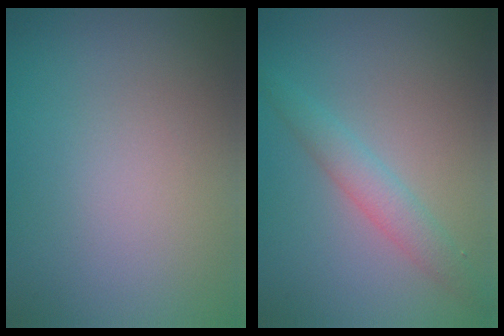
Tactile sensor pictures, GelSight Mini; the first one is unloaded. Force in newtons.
{"total": 2.4, "press": 2.4, "slide": 0.1}